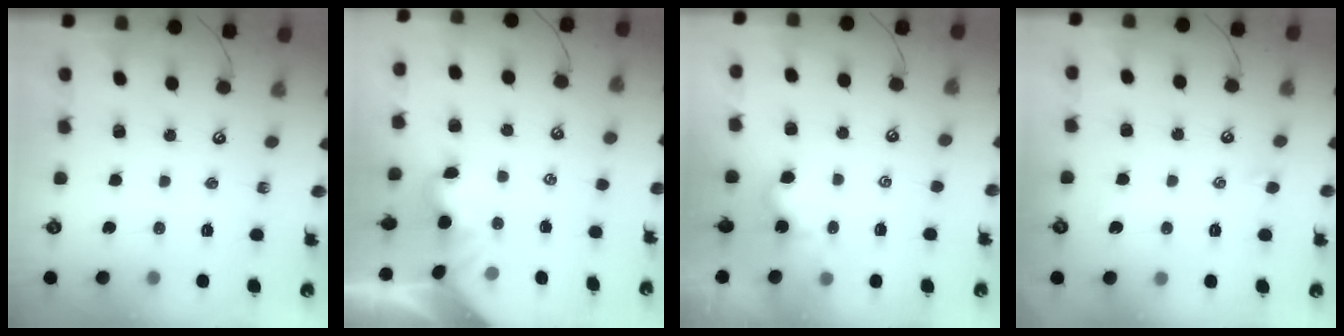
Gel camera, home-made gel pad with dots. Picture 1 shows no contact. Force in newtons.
{"total": 1.9, "press": 1.9, "slide": 0.5}
{"total": 1.2, "press": 1.1, "slide": 0.1}
{"total": 0.7, "press": 0.7, "slide": 0.3}